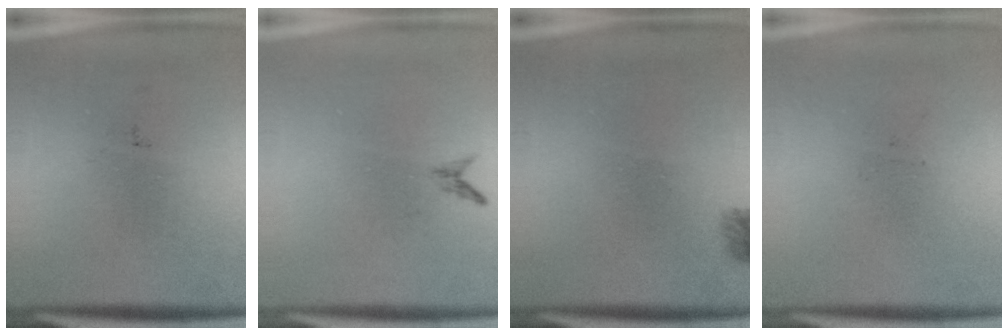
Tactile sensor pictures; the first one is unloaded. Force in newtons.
{"total": 0.7}
{"total": 1.6}
{"total": 0.0}